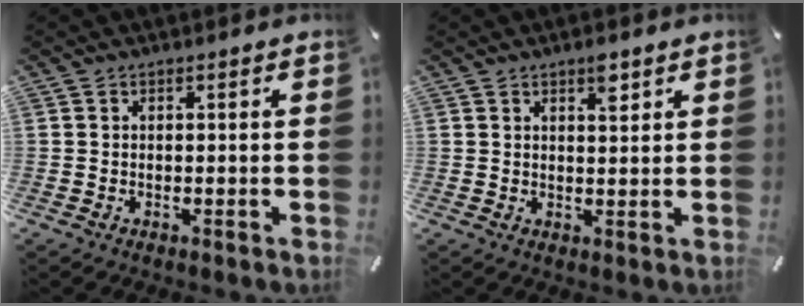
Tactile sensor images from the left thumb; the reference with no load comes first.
{"total": 3.5, "force": [2.2, 1.2, 2.4], "torque": [-0.029, -0.007, 0.032]}